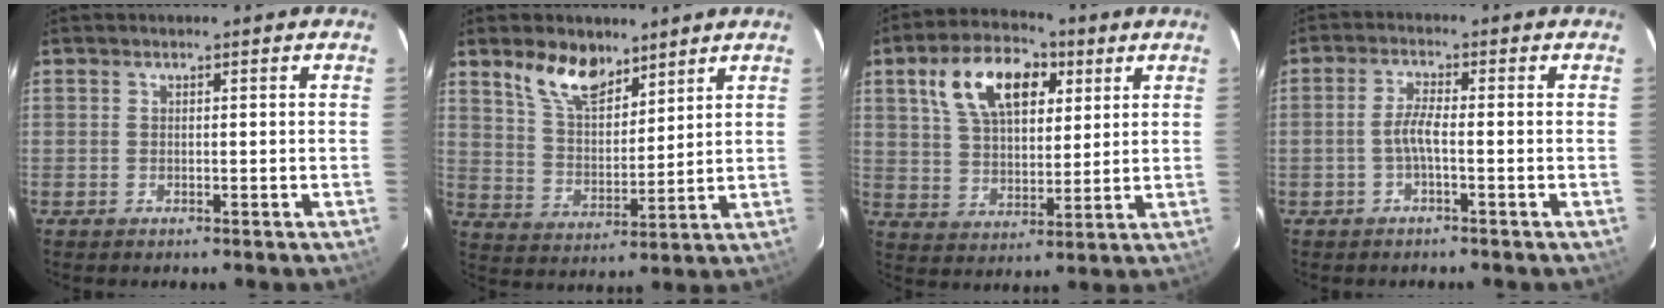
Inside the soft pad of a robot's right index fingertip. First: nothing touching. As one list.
[{"total": 10.1, "force": [7.2, 4.6, 5.3], "torque": [-0.095, 0.008, 0.140]}, {"total": 14.9, "force": [6.6, 8.0, 10.7], "torque": [-0.197, 0.029, 0.117]}, {"total": 3.0, "force": [-1.1, 0.3, 2.8], "torque": [-0.061, 0.005, -0.023]}]